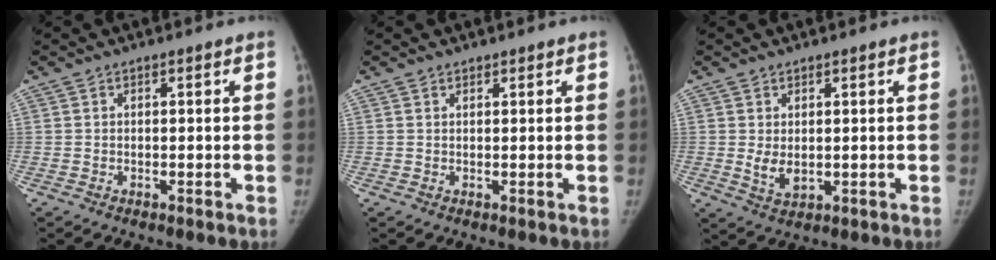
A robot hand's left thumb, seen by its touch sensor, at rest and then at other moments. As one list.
[{"total": 0.8, "force": [0.7, 0.3, 0.0], "torque": [0.003, -0.006, 0.009]}, {"total": 3.6, "force": [0.6, 2.1, 2.9], "torque": [-0.045, -0.014, 0.020]}]